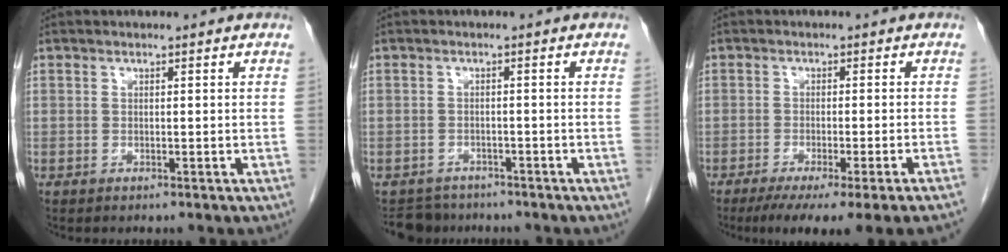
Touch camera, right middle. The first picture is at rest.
{"total": 4.3, "force": [-3.8, 2.0, -0.3], "torque": [0.006, -0.001, -0.061]}
{"total": 12.5, "force": [-9.9, -1.1, 7.6], "torque": [-0.075, -0.033, -0.139]}